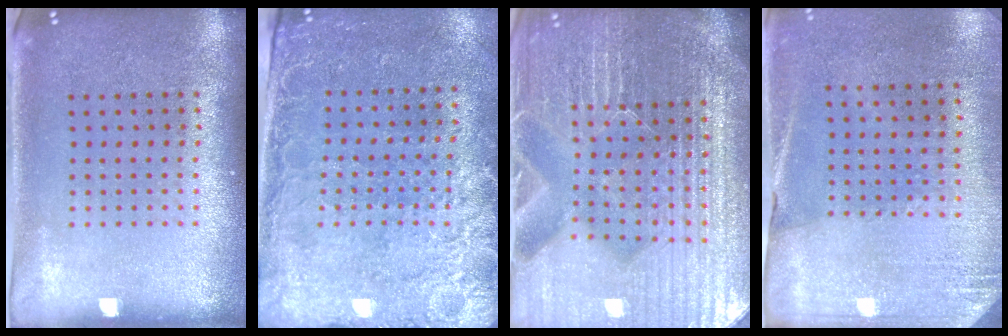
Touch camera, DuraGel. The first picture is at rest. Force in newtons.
{"total": 2.6, "press": 2.2, "slide": 1.2}
{"total": 6.1, "press": 5.5, "slide": 2.7}
{"total": 2.7, "press": 2.4, "slide": 1.2}